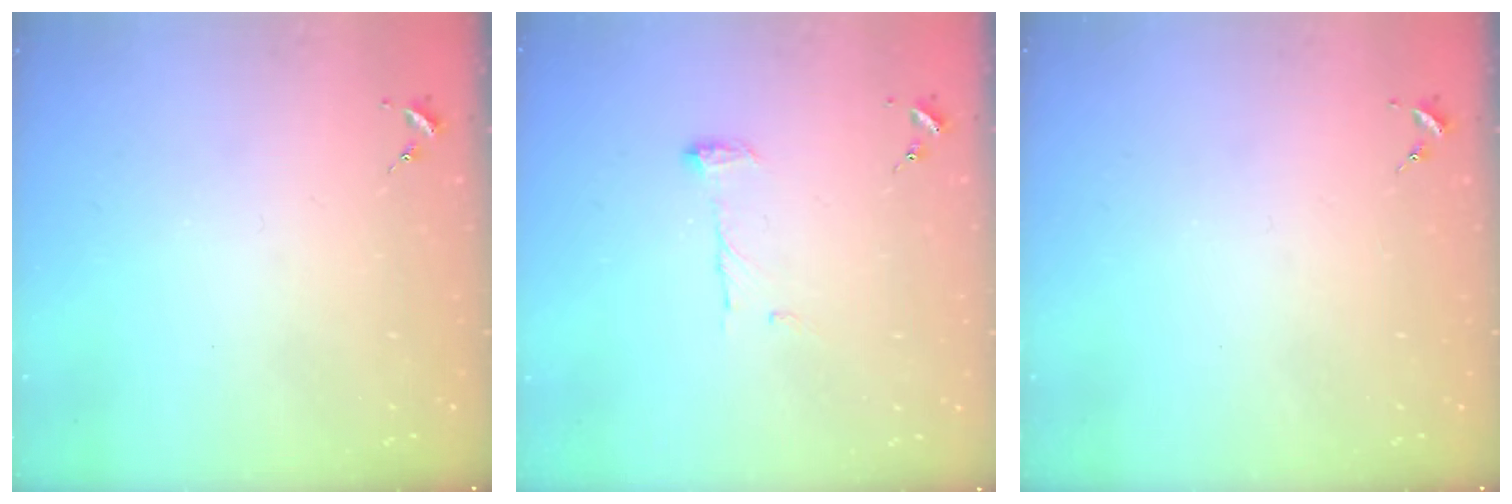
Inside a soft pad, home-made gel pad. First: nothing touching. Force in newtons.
{"total": 7.6, "press": 7.6, "slide": 0.6}
{"total": 0.0}